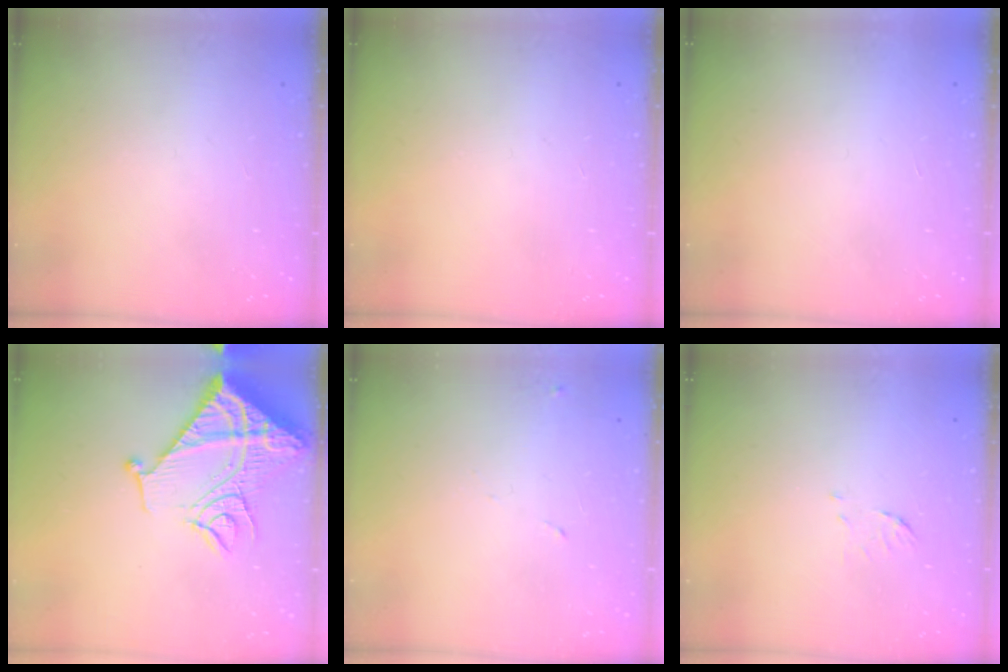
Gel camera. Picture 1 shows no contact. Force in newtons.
{"total": 0.0}
{"total": 1.6, "press": 1.6, "slide": 0.1}
{"total": 19.7, "press": 19.6, "slide": 2.1}
{"total": 4.3, "press": 4.3, "slide": 0.7}
{"total": 5.3, "press": 5.2, "slide": 0.5}